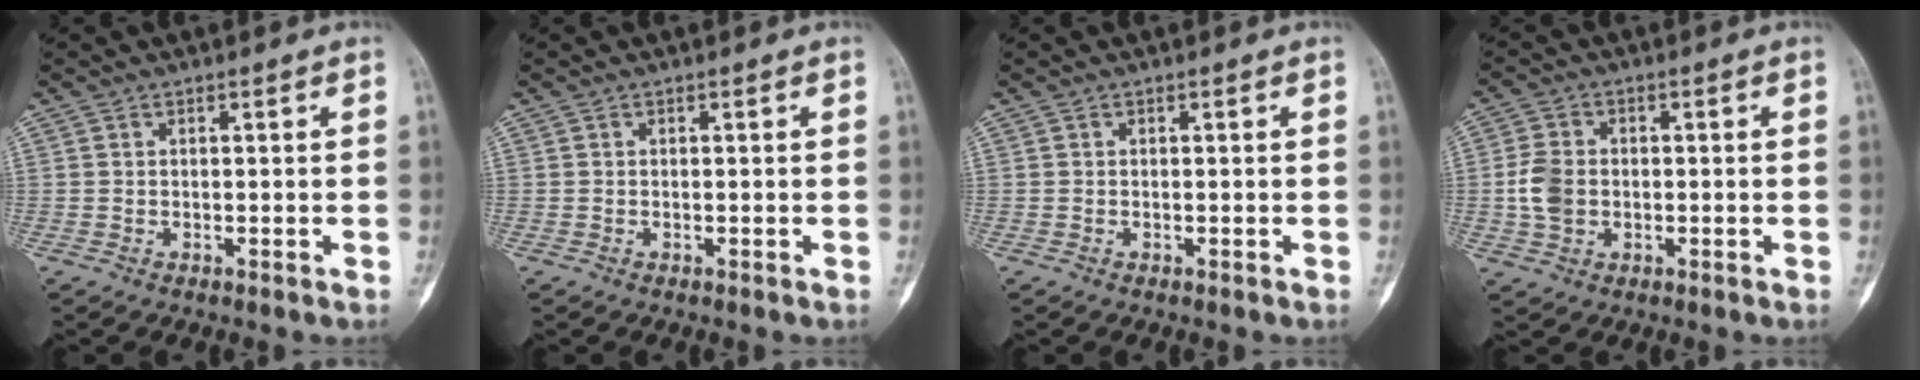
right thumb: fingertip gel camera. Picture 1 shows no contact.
{"total": 0.0}
{"total": 0.0}
{"total": 5.9, "force": [-0.5, 4.4, 3.8], "torque": [-0.075, 0.007, -0.012]}